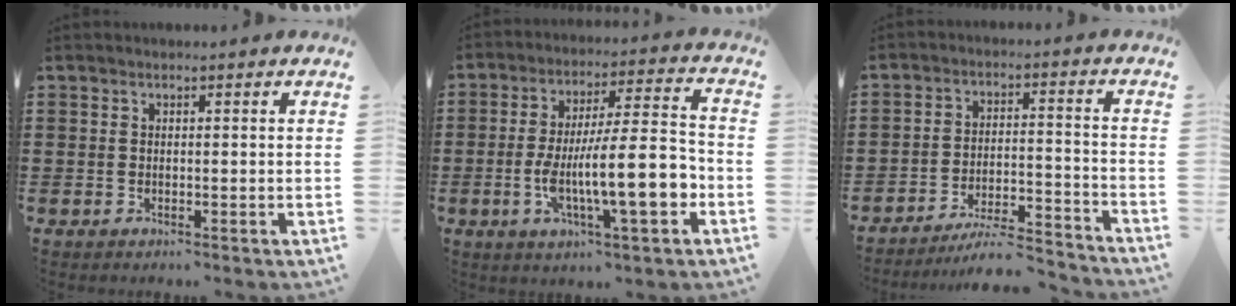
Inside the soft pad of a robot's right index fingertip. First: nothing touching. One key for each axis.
{"total": 14.2, "fx": -4.1, "fy": 3.5, "fz": 13.1, "tx": -0.221, "ty": -0.003, "tz": -0.077}
{"total": 6.5, "fx": -6.1, "fy": 0.7, "fz": 2.3, "tx": -0.040, "ty": 0.003, "tz": -0.116}